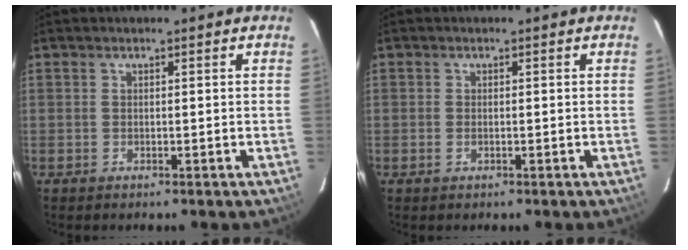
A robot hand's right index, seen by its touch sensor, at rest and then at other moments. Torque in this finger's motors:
{"motor_torque": [-0.17, -0.06, 0.03, -0.01]}